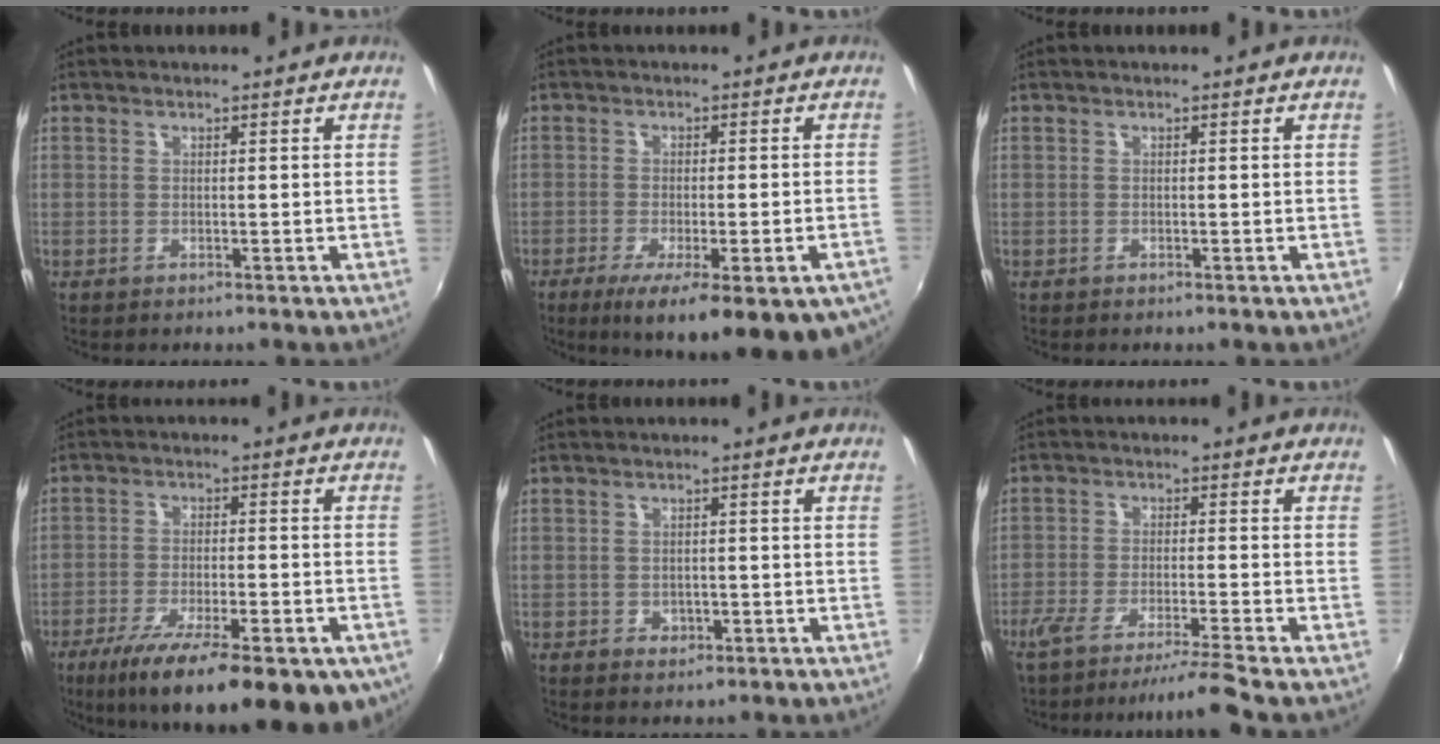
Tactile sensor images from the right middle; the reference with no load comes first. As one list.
[{"total": 17.5, "force": [-10.8, 4.7, 13.0], "torque": [-0.200, -0.054, -0.144]}, {"total": 0.0}, {"total": 22.1, "force": [-13.6, 6.7, 16.1], "torque": [-0.271, -0.061, -0.193]}, {"total": 2.4, "force": [-0.9, 1.9, 1.2], "torque": [-0.022, -0.001, -0.010]}, {"total": 8.5, "force": [-7.4, -1.7, 3.8], "torque": [-0.077, -0.012, -0.124]}]